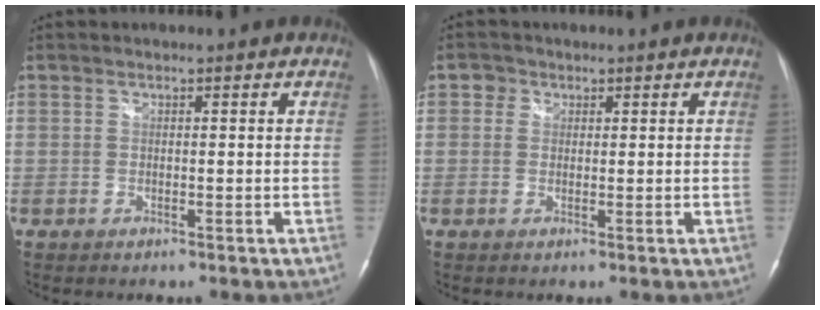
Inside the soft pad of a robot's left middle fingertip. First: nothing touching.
{"total": 1.8, "force": [0.7, 1.6, 0.4], "torque": [-0.001, 0.006, 0.005]}